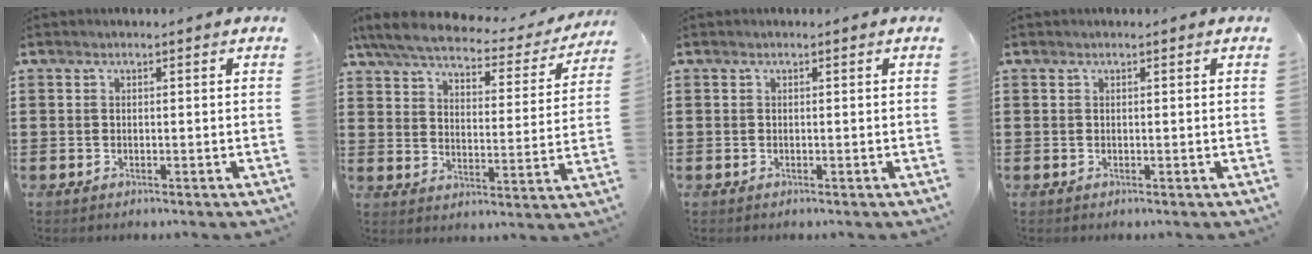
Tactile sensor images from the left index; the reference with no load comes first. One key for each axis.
{"total": 5.7, "fx": 4.9, "fy": 1.1, "fz": 2.7, "tx": -0.075, "ty": -0.024, "tz": 0.081}
{"total": 0.0}
{"total": 0.0}